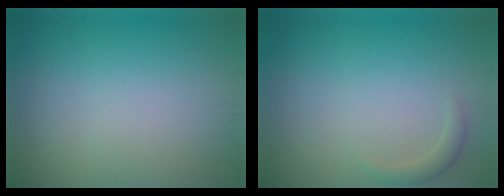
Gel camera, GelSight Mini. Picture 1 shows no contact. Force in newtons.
{"total": 1.1, "press": 1.1, "slide": 0.0}